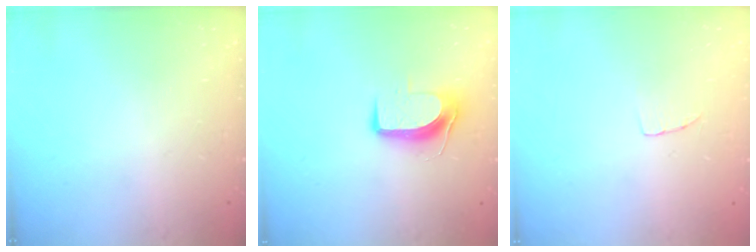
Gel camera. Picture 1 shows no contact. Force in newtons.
{"total": 9.1, "press": 9.0, "slide": 1.1}
{"total": 3.1, "press": 3.1, "slide": 0.1}